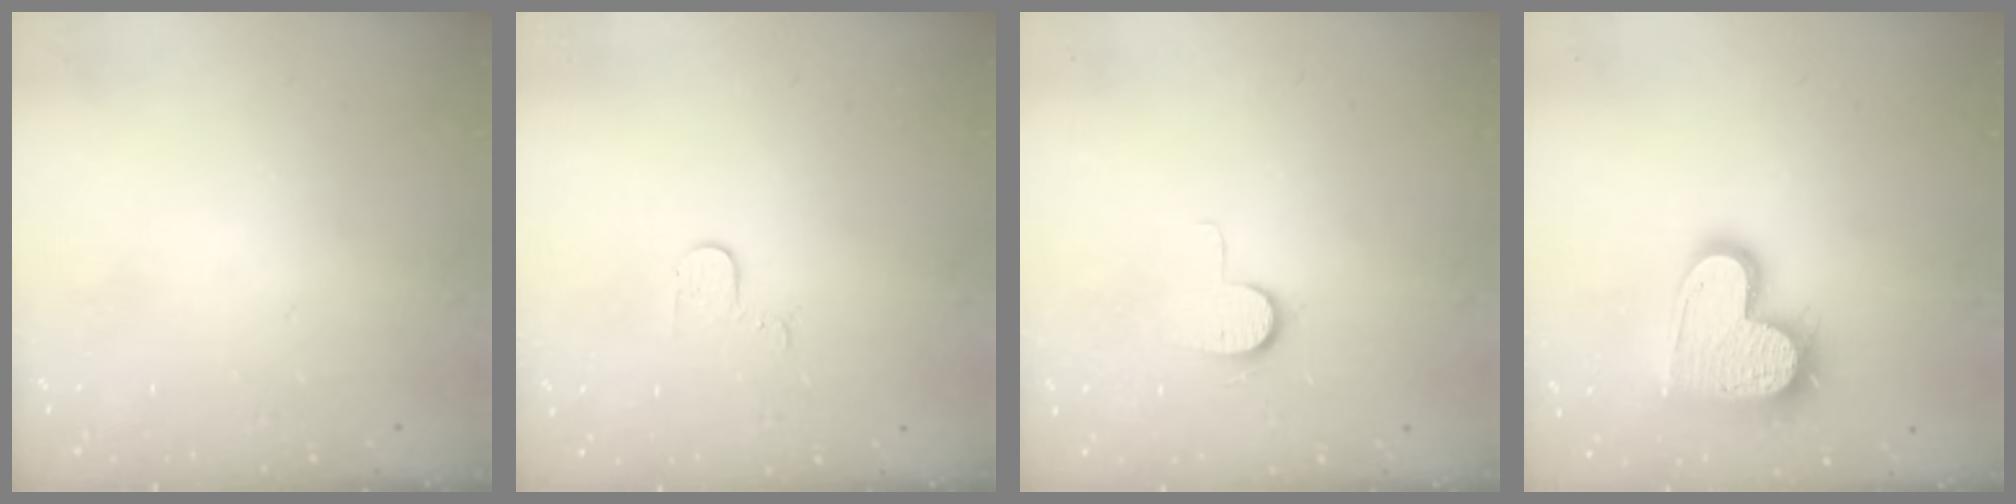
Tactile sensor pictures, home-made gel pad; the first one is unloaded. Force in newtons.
{"total": 2.9, "press": 2.9, "slide": 0.3}
{"total": 7.1, "press": 7.1, "slide": 0.7}
{"total": 17.2, "press": 17.2, "slide": 1.2}